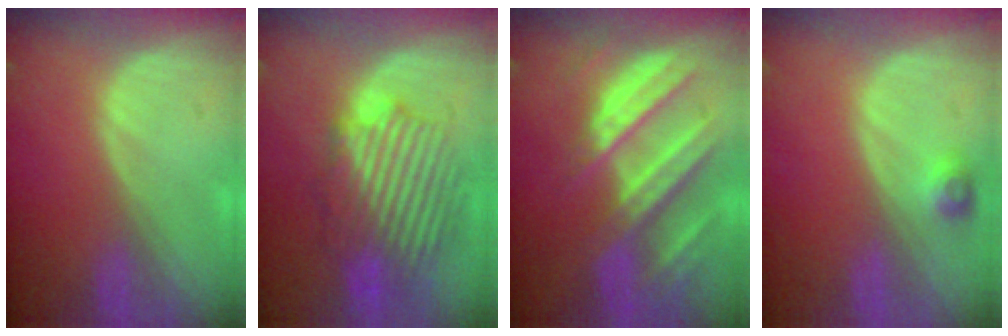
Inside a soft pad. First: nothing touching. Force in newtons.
{"total": 9.6, "press": 9.4, "slide": 2.2}
{"total": 10.6, "press": 9.4, "slide": 5.0}
{"total": 2.3, "press": 2.2, "slide": 0.7}